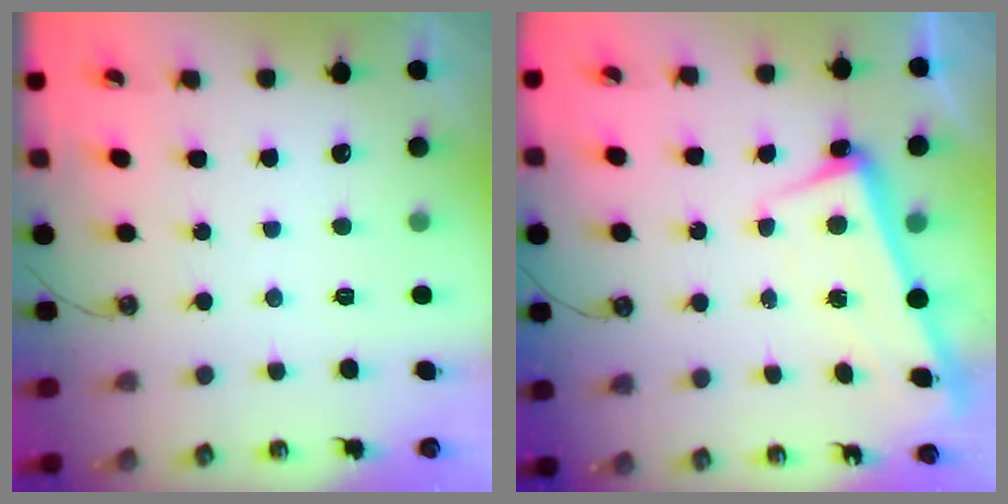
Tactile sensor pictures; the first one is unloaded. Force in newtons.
{"total": 2.1, "press": 2.0, "slide": 0.9}